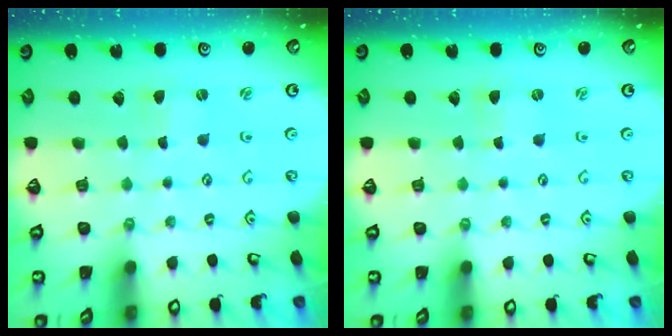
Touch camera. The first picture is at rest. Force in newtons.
{"total": 0.0}